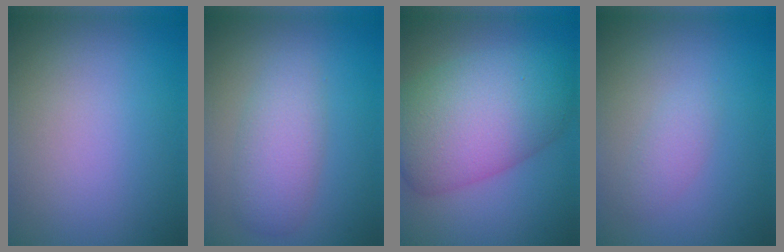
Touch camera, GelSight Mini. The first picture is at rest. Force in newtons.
{"total": 2.2, "press": 2.2, "slide": 0.2}
{"total": 10.6, "press": 10.6, "slide": 0.4}
{"total": 1.4, "press": 1.4, "slide": 0.1}